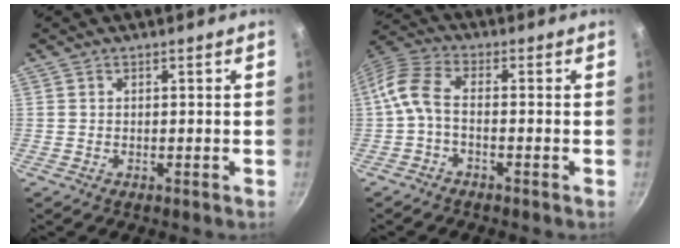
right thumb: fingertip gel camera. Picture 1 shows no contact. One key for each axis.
{"total": 6.5, "fx": -1.7, "fy": 3.1, "fz": 5.5, "tx": -0.137, "ty": 0.027, "tz": -0.049}